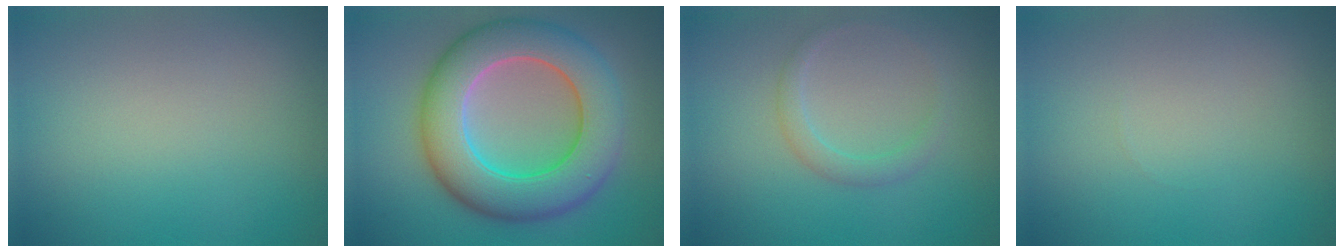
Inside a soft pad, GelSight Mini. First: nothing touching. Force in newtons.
{"total": 10.6, "press": 10.6, "slide": 0.8}
{"total": 1.6, "press": 1.6, "slide": 0.0}
{"total": 0.0}